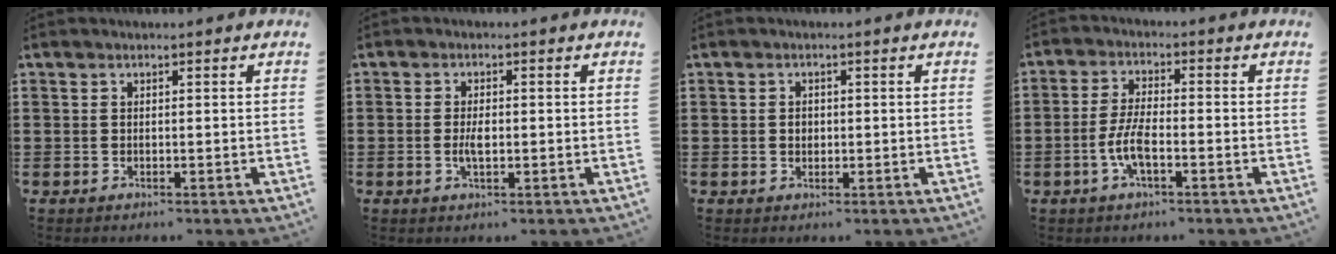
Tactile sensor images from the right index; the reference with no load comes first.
{"total": 2.6, "force": [-0.3, 1.2, 2.3], "torque": [-0.051, -0.001, -0.008]}
{"total": 1.4, "force": [0.0, 1.1, 0.8], "torque": [-0.018, 0.006, 0.000]}
{"total": 5.4, "force": [-1.9, 1.6, 4.8], "torque": [-0.118, -0.007, -0.043]}